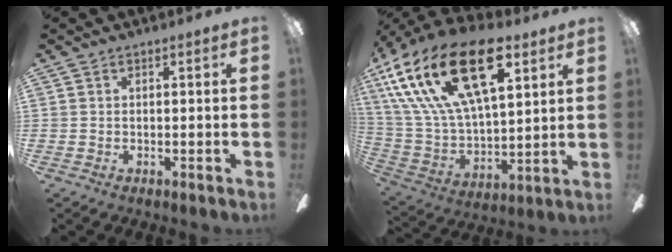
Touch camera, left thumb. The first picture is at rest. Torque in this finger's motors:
{"motor_torque": [2.73, 2.28, 1.37, -1.39, 1.03]}